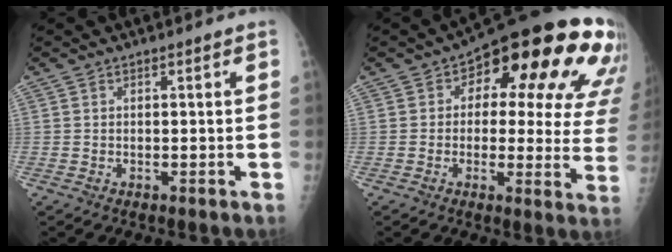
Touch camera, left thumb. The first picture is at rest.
{"total": 22.7, "force": [8.5, 10.8, 18.1], "torque": [-0.178, 0.010, 0.101]}